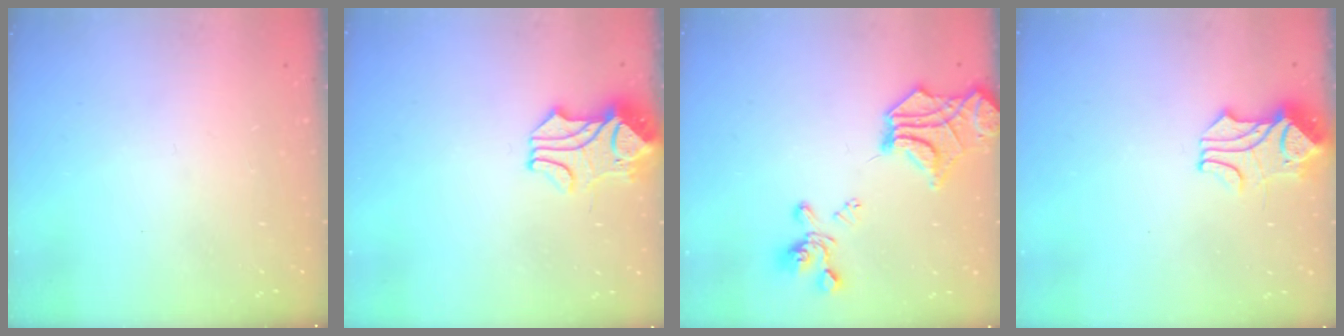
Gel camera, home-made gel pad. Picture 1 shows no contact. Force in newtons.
{"total": 2.3, "press": 2.0, "slide": 1.2}
{"total": 10.8, "press": 10.0, "slide": 3.9}
{"total": 1.7, "press": 1.3, "slide": 1.1}